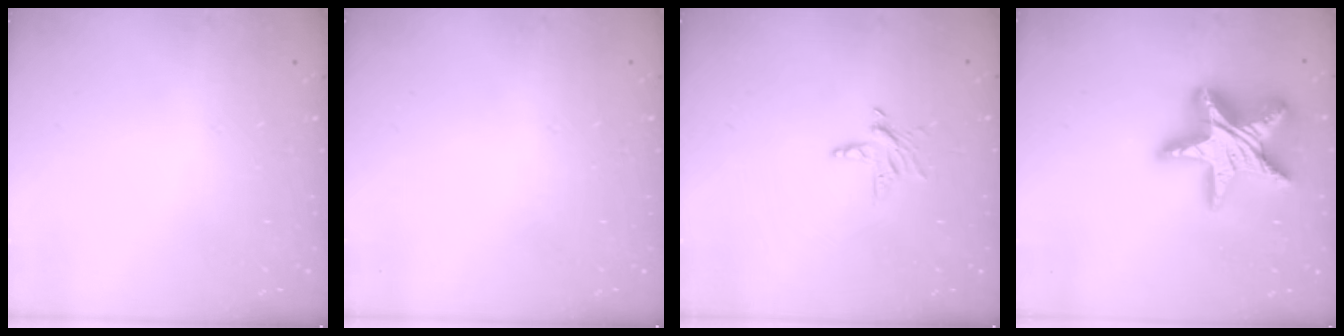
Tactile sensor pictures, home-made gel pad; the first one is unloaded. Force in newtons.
{"total": 0.0}
{"total": 5.3, "press": 5.2, "slide": 0.4}
{"total": 24.1, "press": 24.0, "slide": 2.3}